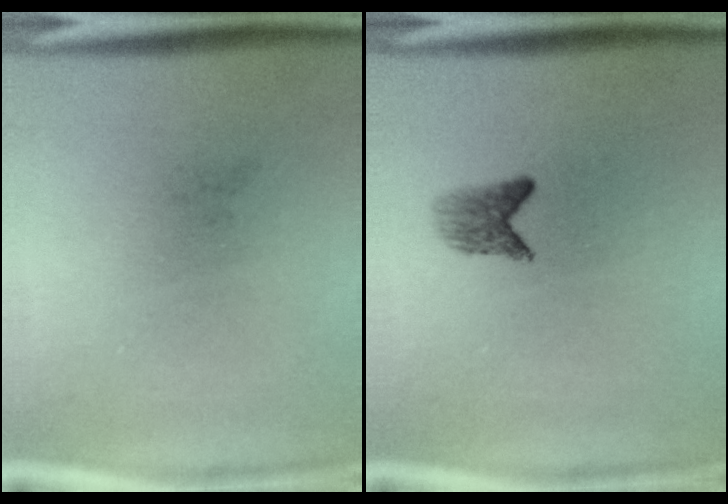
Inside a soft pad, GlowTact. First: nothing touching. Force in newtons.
{"total": 2.3}